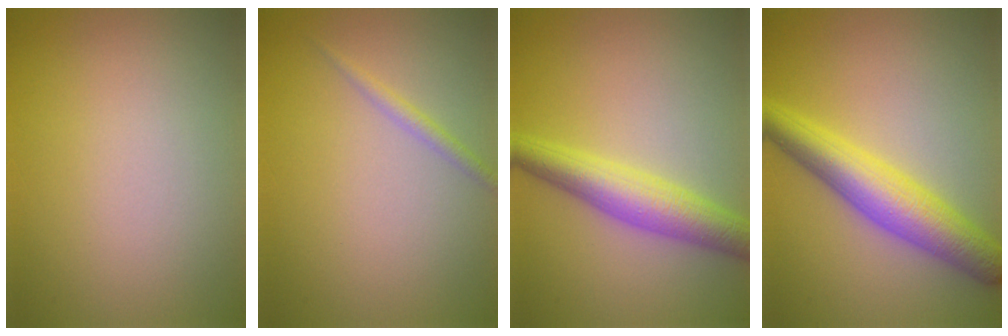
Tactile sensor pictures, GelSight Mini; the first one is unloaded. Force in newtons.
{"total": 1.1, "press": 1.1, "slide": 0.1}
{"total": 4.7, "press": 4.7, "slide": 0.1}
{"total": 5.9, "press": 5.9, "slide": 0.2}